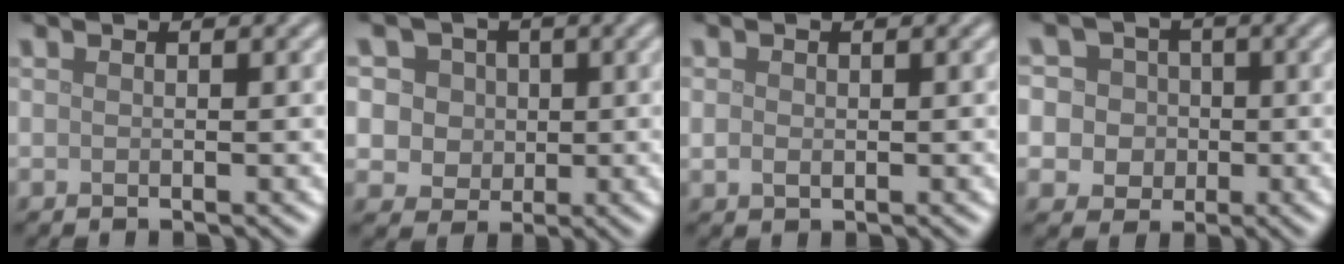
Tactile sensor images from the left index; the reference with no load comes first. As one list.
[{"total": 6.9, "force": [2.4, 5.7, 2.9], "torque": [-0.043, 0.021, 0.019]}, {"total": 0.9, "force": [0.1, 0.7, 0.6], "torque": [-0.012, -0.002, 0.003]}, {"total": 7.3, "force": [1.4, 6.6, 2.6], "torque": [-0.045, 0.038, -0.001]}]